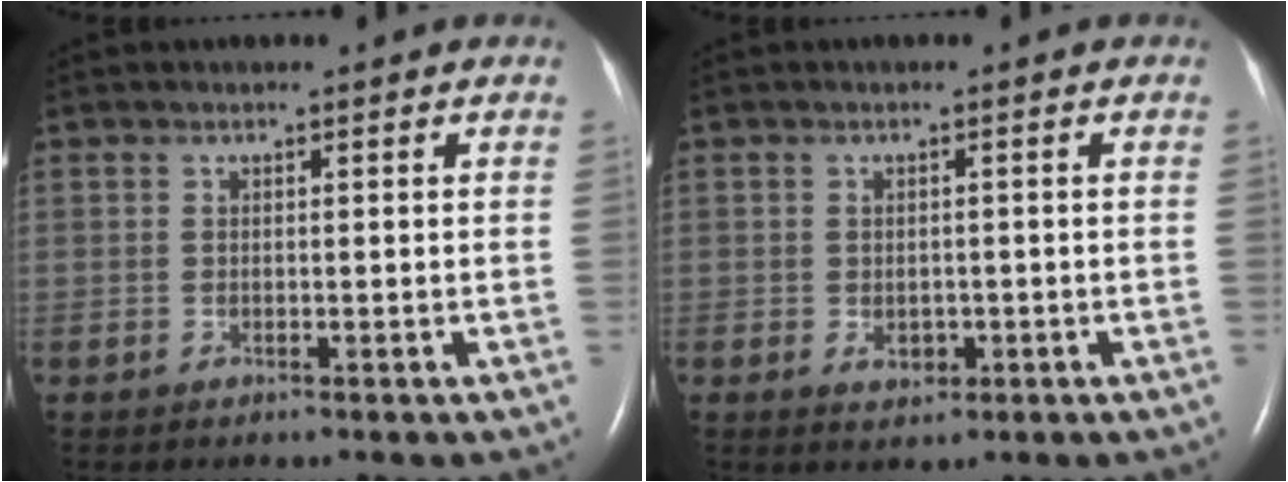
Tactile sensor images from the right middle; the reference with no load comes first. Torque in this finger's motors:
{"motor_torque": [0.36, -0.12, 0.01, 0.03]}